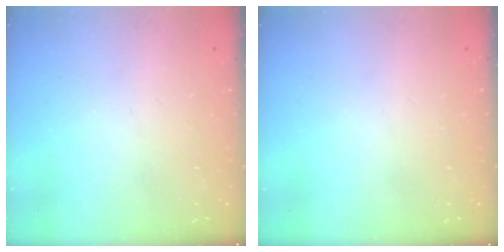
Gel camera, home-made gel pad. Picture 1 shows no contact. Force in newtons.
{"total": 0.0}